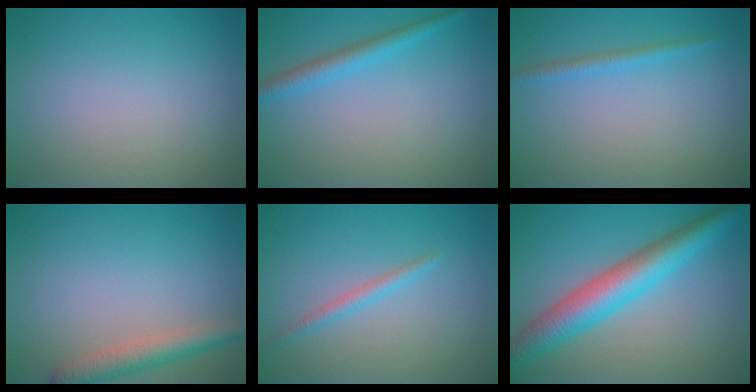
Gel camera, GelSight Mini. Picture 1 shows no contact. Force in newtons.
{"total": 2.2, "press": 2.2, "slide": 0.1}
{"total": 1.4, "press": 1.4, "slide": 0.1}
{"total": 3.1, "press": 3.1, "slide": 0.2}
{"total": 1.4, "press": 1.4, "slide": 0.1}
{"total": 6.7, "press": 6.7, "slide": 0.1}